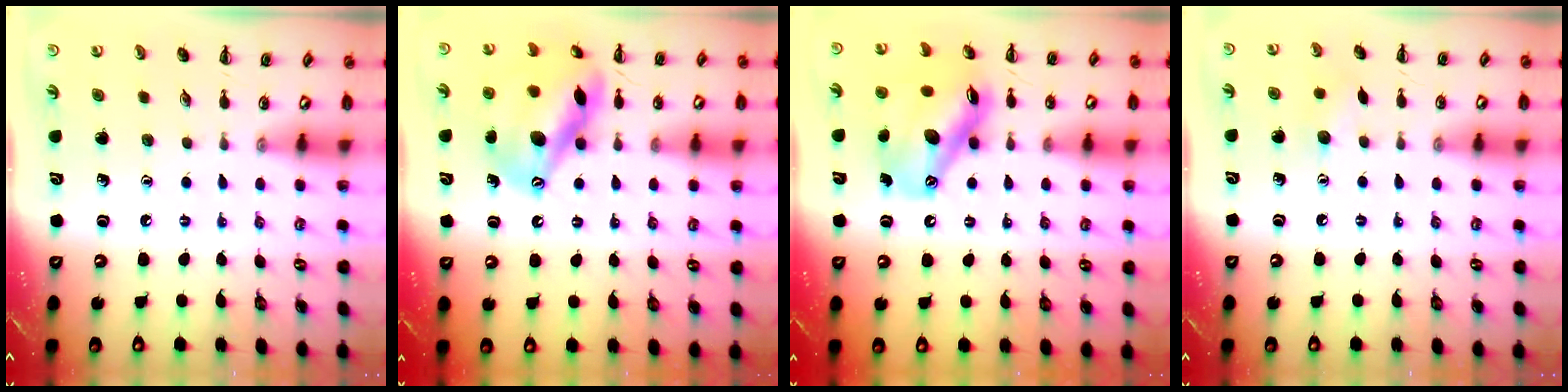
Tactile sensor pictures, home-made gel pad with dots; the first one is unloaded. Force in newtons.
{"total": 15.6, "press": 15.2, "slide": 3.7}
{"total": 13.5, "press": 12.9, "slide": 3.8}
{"total": 5.1, "press": 5.0, "slide": 1.1}